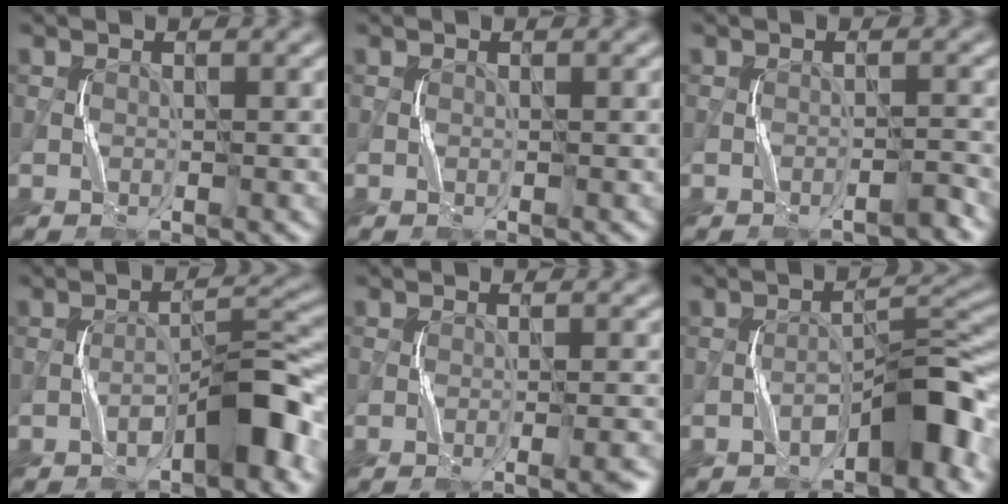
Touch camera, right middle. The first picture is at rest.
{"total": 0.0}
{"total": 1.0, "force": [-1.0, 0.0, 0.2], "torque": [-0.007, 0.008, -0.017]}
{"total": 4.7, "force": [-2.7, 1.1, 3.7], "torque": [-0.053, 0.024, -0.046]}
{"total": 2.5, "force": [-1.2, 0.3, 2.1], "torque": [-0.022, 0.008, -0.019]}
{"total": 5.2, "force": [-2.9, 1.7, 4.0], "torque": [-0.051, 0.026, -0.051]}